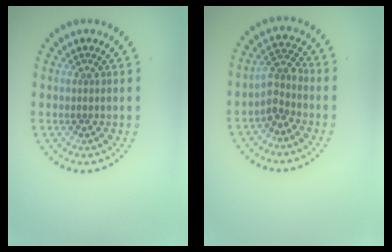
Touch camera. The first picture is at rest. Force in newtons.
{"total": 2.6, "press": 2.0, "slide": 1.6}